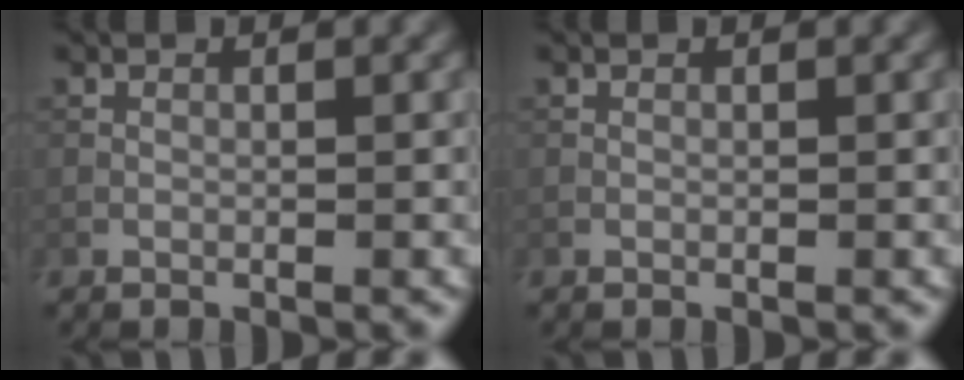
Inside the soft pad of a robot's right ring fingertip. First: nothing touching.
{"total": 0.0}